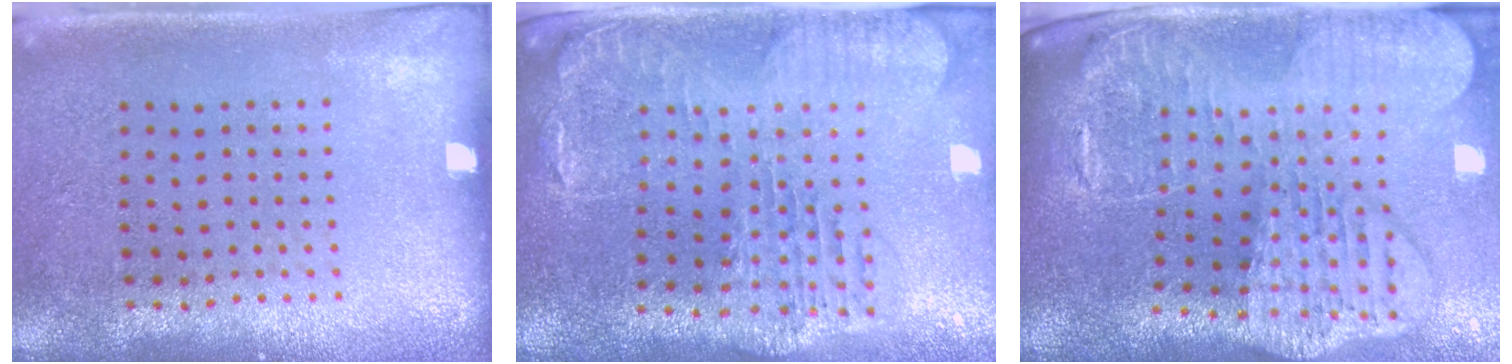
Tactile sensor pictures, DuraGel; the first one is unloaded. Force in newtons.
{"total": 1.8, "press": 1.6, "slide": 0.7}
{"total": 4.5, "press": 3.4, "slide": 3.0}